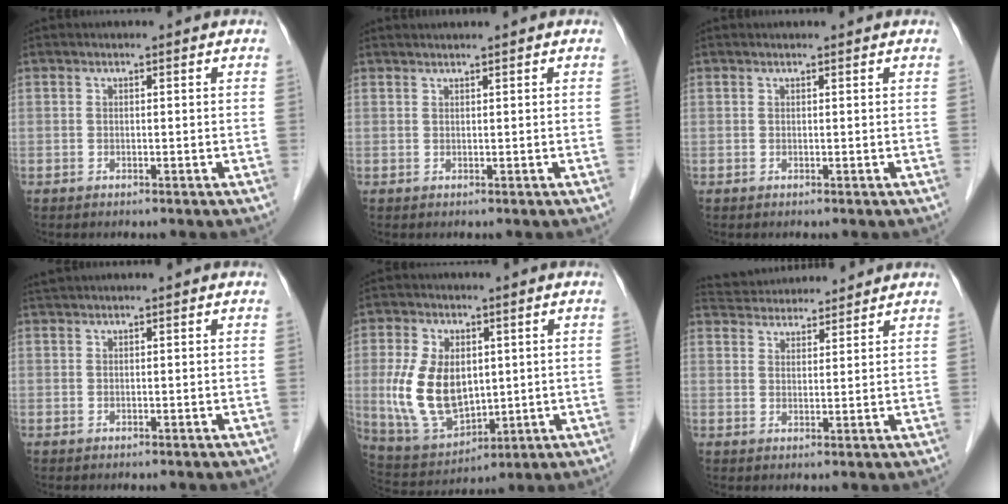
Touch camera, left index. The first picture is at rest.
{"total": 1.3, "force": [1.2, -0.2, 0.5], "torque": [-0.006, 0.013, 0.025]}
{"total": 0.9, "force": [0.8, 0.1, 0.2], "torque": [-0.010, 0.010, 0.014]}
{"total": 0.8, "force": [0.7, -0.2, 0.3], "torque": [-0.011, 0.011, 0.021]}
{"total": 11.8, "force": [0.8, 7.2, 9.2], "torque": [-0.196, -0.001, 0.038]}
{"total": 9.8, "force": [9.4, 1.7, 1.9], "torque": [-0.036, 0.033, 0.146]}